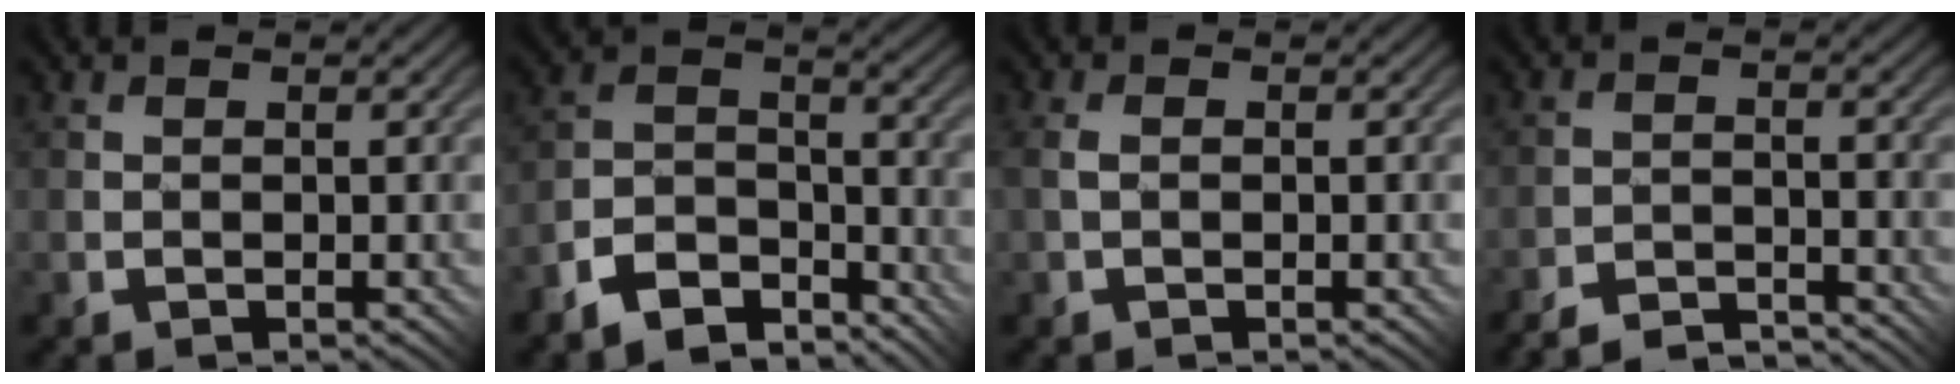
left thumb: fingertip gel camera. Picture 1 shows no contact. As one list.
[{"total": 7.7, "force": [-6.1, 3.4, 3.3], "torque": [-0.061, 0.001, -0.125]}, {"total": 2.1, "force": [-0.1, 1.3, 1.7], "torque": [-0.034, 0.004, 0.004]}, {"total": 4.6, "force": [-4.6, -0.2, 0.7], "torque": [-0.013, 0.006, -0.086]}]